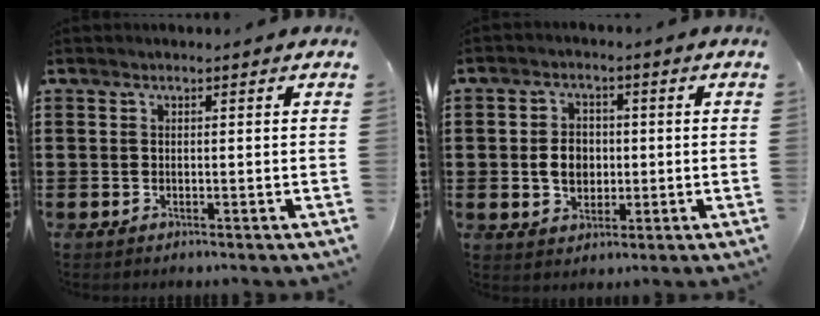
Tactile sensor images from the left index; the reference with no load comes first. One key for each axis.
{"total": 5.0, "fx": -0.3, "fy": 3.8, "fz": 3.2, "tx": -0.069, "ty": 0.005, "tz": -0.012}